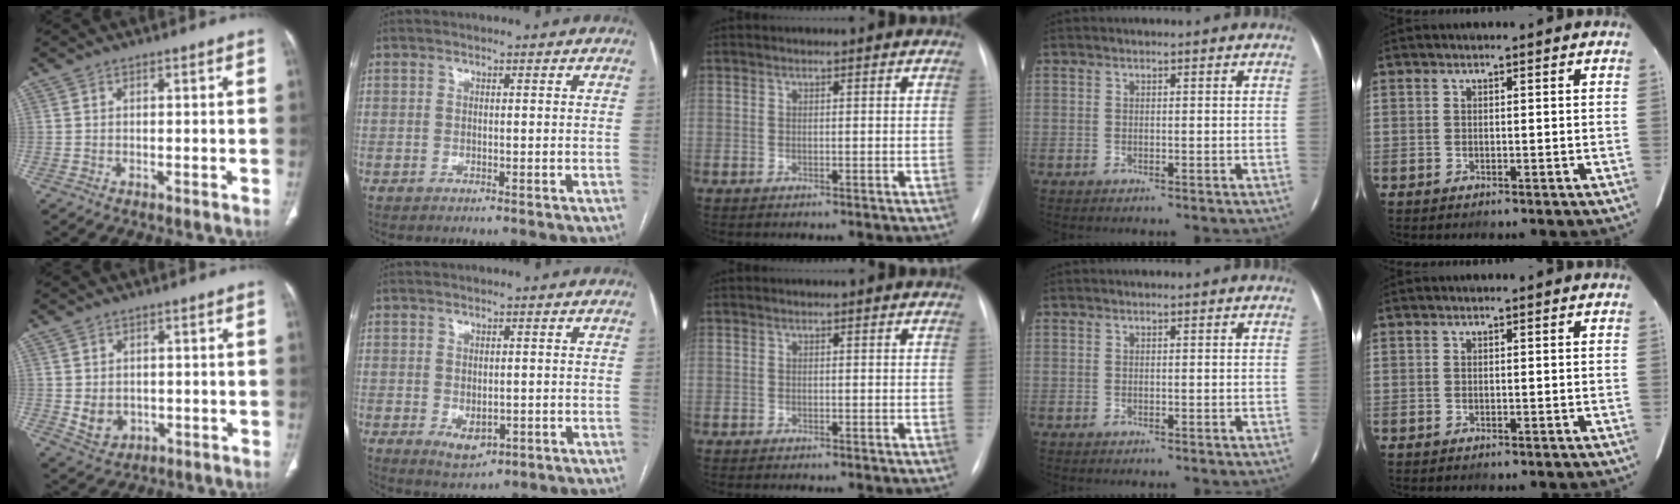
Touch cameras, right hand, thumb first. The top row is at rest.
{"thumb": {"total": 4.7, "force": [-0.4, 4.0, 2.5], "torque": [-0.028, -0.001, 0.009]}, "index": {"total": 4.0, "force": [-1.1, 2.3, 3.1], "torque": [-0.048, -0.006, -0.003]}, "middle": {"total": 0.9, "force": [-0.8, 0.1, 0.4], "torque": [-0.010, -0.003, -0.010]}}